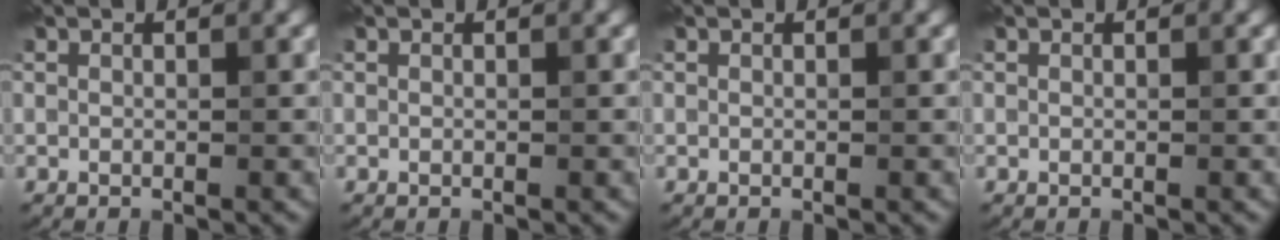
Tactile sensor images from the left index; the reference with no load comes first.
{"total": 0.0}
{"total": 0.0}
{"total": 0.0}